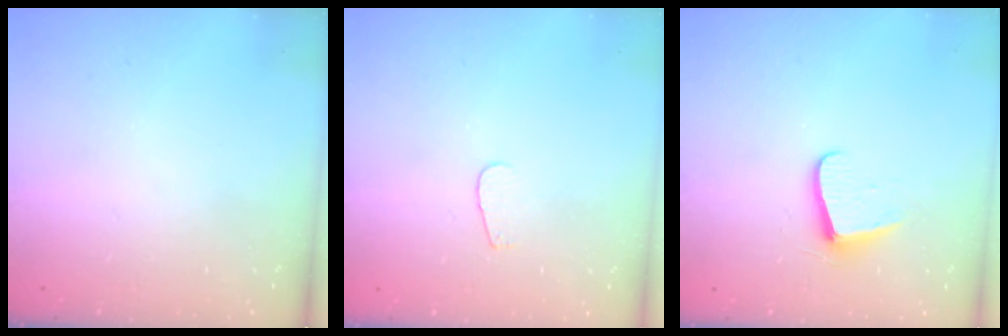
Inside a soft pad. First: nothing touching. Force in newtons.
{"total": 2.8, "press": 2.8, "slide": 0.2}
{"total": 7.2, "press": 7.2, "slide": 0.5}